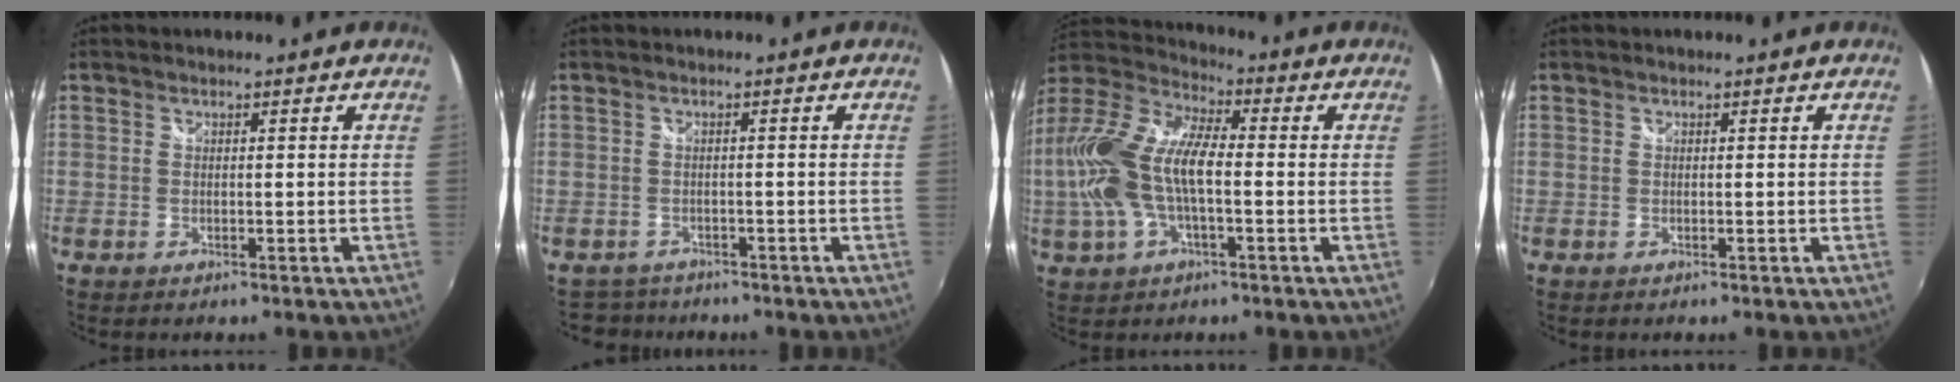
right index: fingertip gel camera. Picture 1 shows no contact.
{"total": 3.7, "force": [-3.1, 1.9, 0.0], "torque": [-0.016, -0.004, -0.053]}
{"total": 17.6, "force": [-1.7, 7.9, 15.6], "torque": [-0.312, 0.007, -0.036]}
{"total": 0.0}